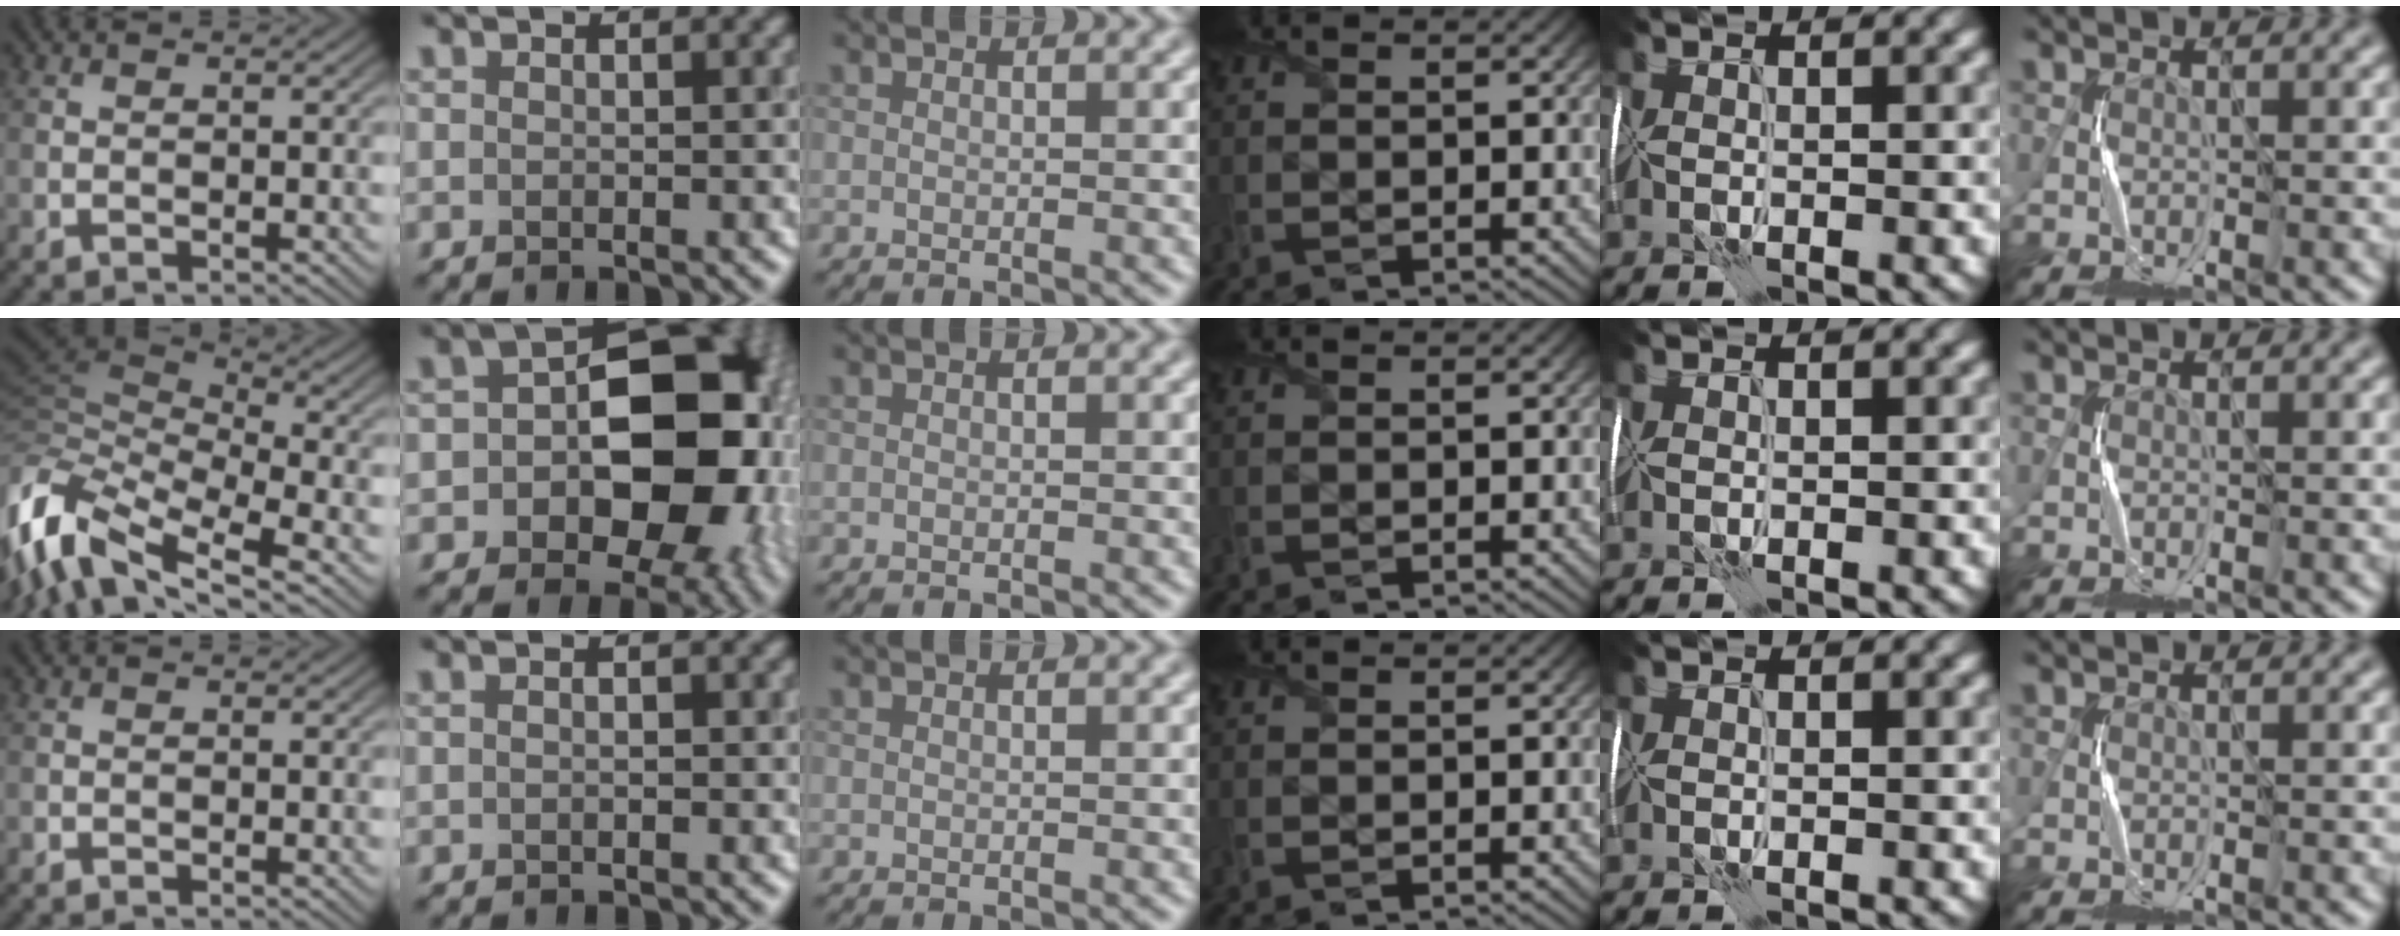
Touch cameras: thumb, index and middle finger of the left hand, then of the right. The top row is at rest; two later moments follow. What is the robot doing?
{"motion": "wrap", "object": "plastic wrap"}